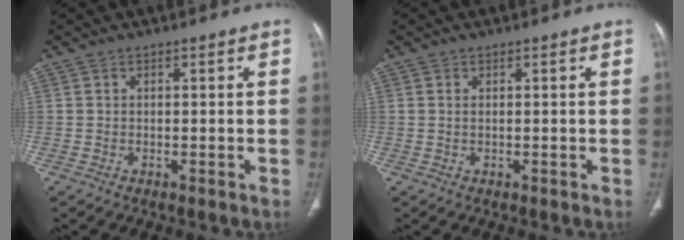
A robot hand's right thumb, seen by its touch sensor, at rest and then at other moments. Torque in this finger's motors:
{"motor_torque": [-0.48, 0.14, 0.10, 0.39, 0.02]}